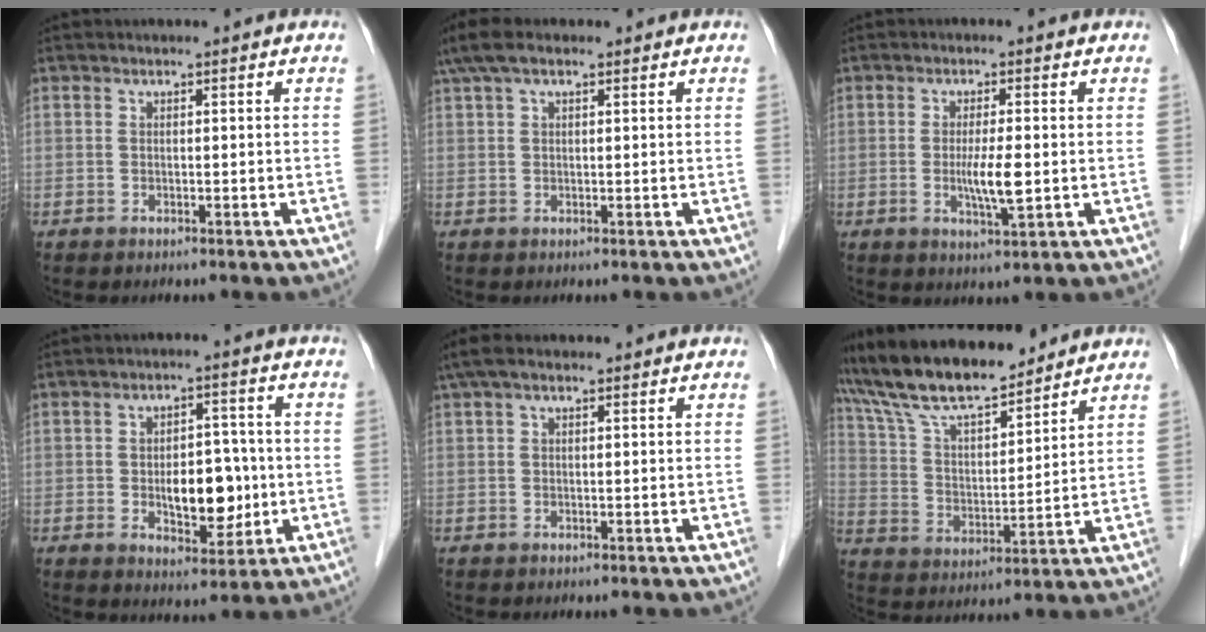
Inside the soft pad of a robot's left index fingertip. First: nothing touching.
{"total": 5.8, "force": [3.9, 2.0, 3.7], "torque": [-0.087, 0.041, 0.076]}
{"total": 4.7, "force": [-0.5, 0.5, 4.6], "torque": [-0.089, -0.012, -0.008]}
{"total": 8.1, "force": [-1.0, 4.2, 6.9], "torque": [-0.101, 0.001, -0.010]}
{"total": 4.4, "force": [2.9, 1.5, 3.0], "torque": [-0.069, 0.043, 0.054]}
{"total": 13.5, "force": [12.1, 2.5, 5.3], "torque": [-0.105, 0.011, 0.227]}